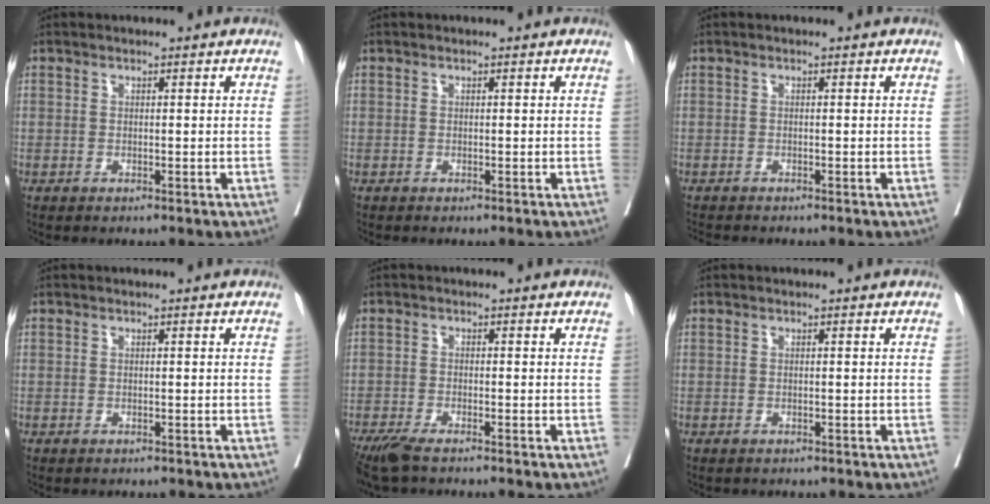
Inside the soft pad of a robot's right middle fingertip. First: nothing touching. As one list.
[{"total": 0.0}, {"total": 2.7, "force": [-2.5, 0.2, 0.8], "torque": [-0.019, -0.009, -0.039]}, {"total": 1.2, "force": [-1.1, 0.4, 0.2], "torque": [-0.016, -0.003, -0.016]}, {"total": 5.6, "force": [-4.6, 0.5, 3.1], "torque": [-0.050, -0.013, -0.081]}, {"total": 1.2, "force": [-1.1, 0.5, 0.2], "torque": [-0.019, -0.003, -0.015]}]